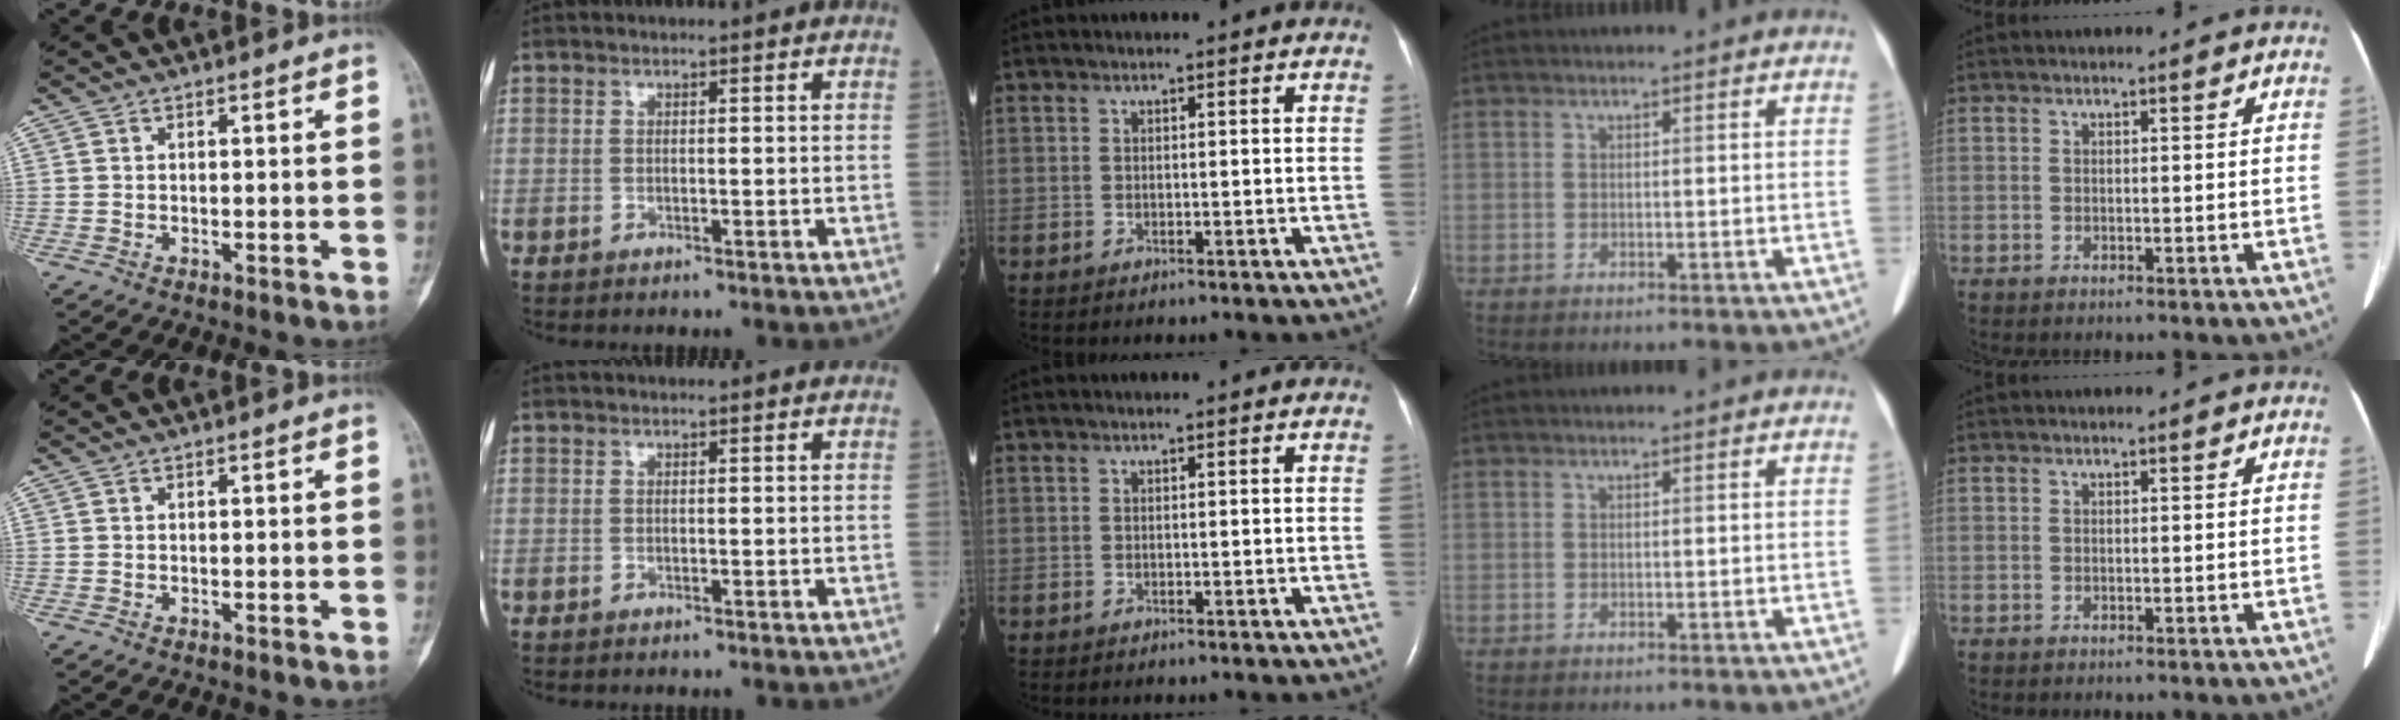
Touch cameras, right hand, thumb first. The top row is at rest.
{}